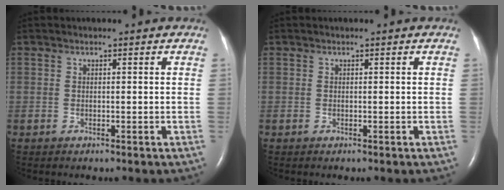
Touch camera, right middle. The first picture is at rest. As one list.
[{"total": 0.0}]